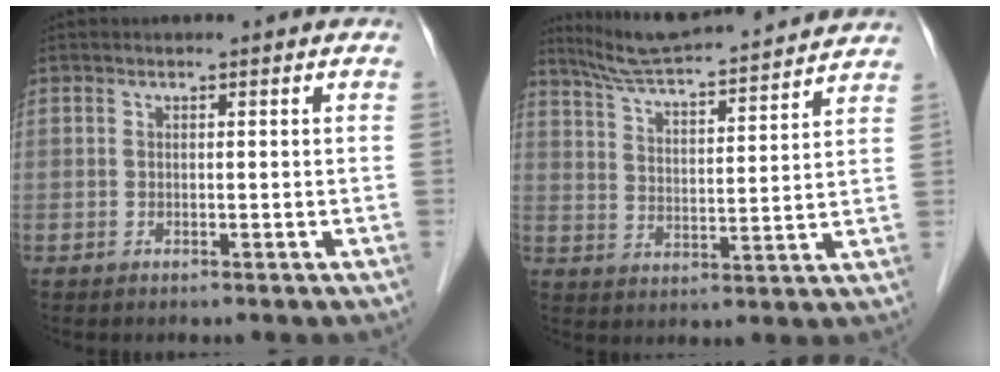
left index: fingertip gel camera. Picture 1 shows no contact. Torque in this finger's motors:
{"motor_torque": [-0.73, -0.88, 0.28, 0.07]}